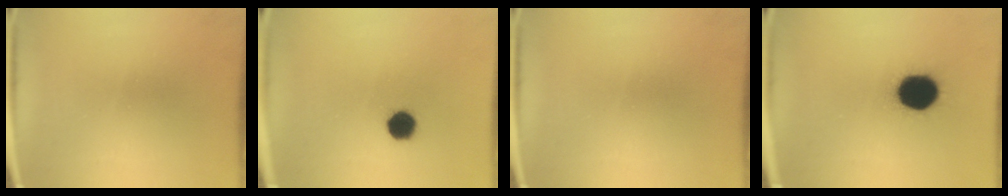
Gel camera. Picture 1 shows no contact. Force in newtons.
{"total": 5.2}
{"total": 0.0}
{"total": 15.8}